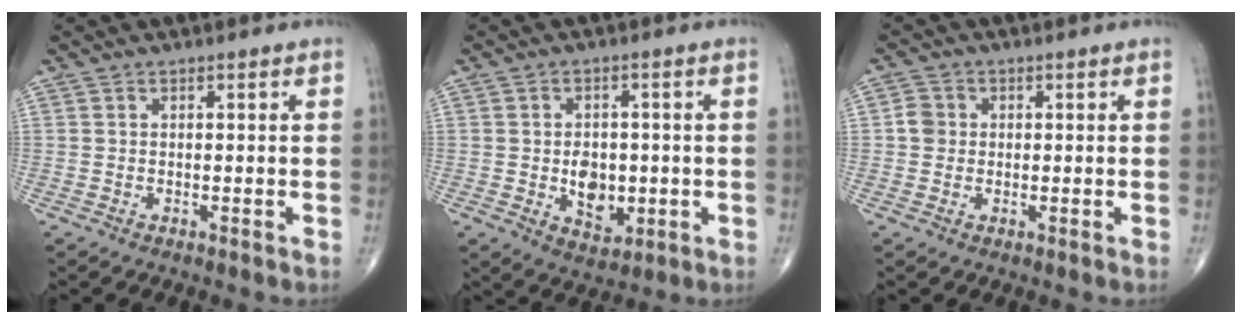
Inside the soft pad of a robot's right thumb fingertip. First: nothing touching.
{"total": 7.4, "force": [-0.8, 5.2, 5.2], "torque": [-0.052, -0.003, -0.003]}
{"total": 3.1, "force": [0.1, 2.8, 1.2], "torque": [-0.008, 0.007, -0.003]}